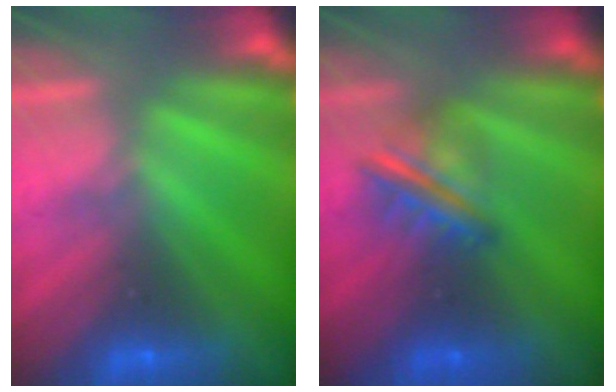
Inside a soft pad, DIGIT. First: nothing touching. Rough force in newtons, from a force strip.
{"total": 3.3}